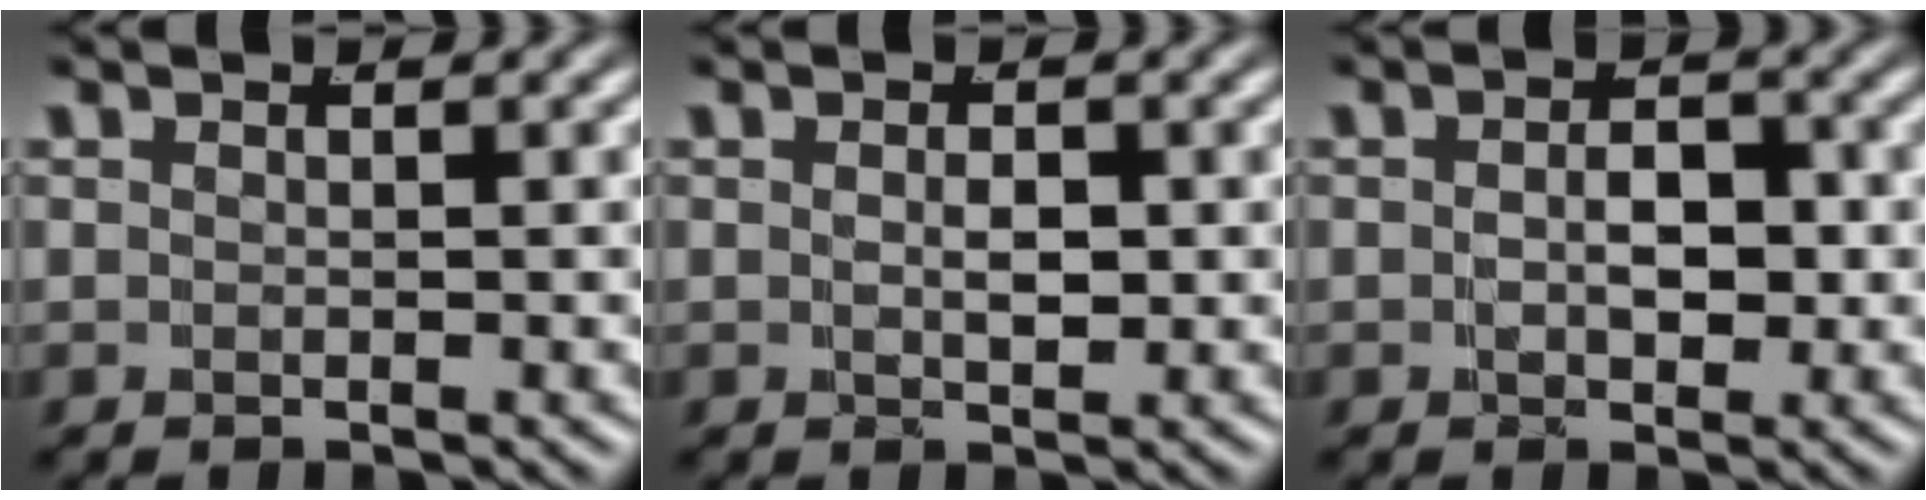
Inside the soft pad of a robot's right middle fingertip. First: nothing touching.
{"total": 1.5, "force": [0.1, 0.5, 1.4], "torque": [-0.022, -0.013, 0.010]}
{"total": 2.5, "force": [-0.5, 1.4, 2.0], "torque": [-0.032, -0.009, -0.001]}